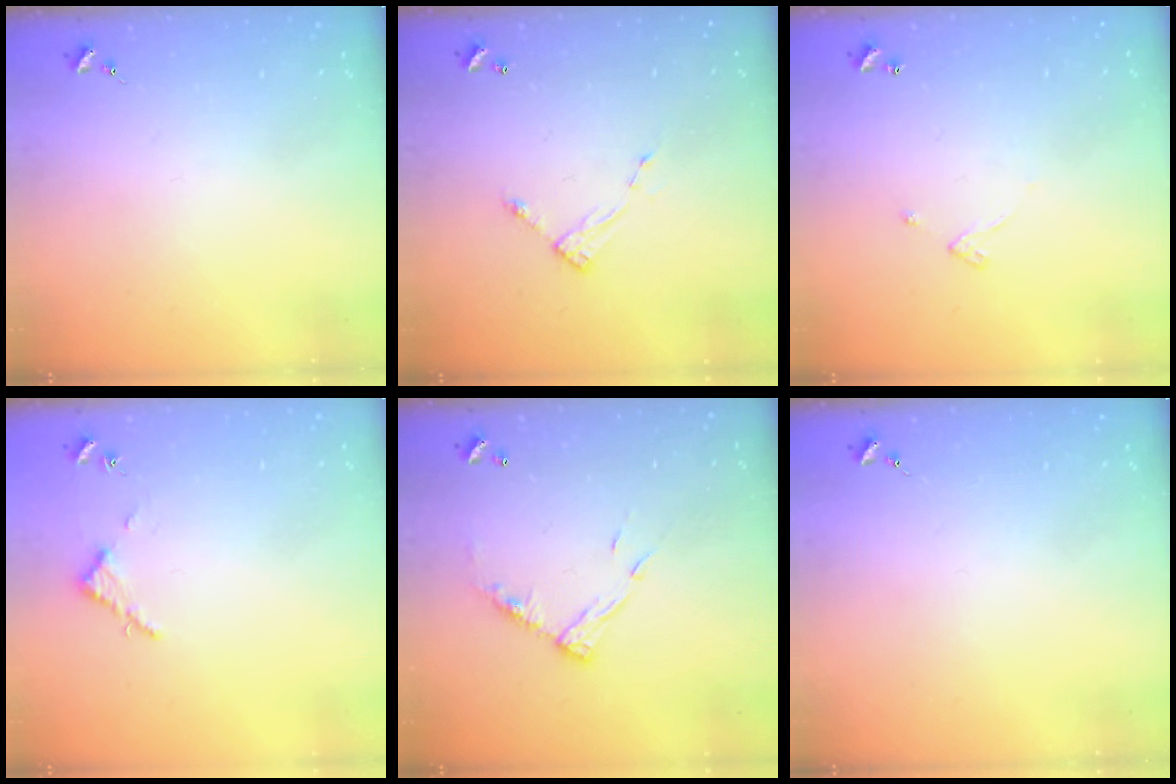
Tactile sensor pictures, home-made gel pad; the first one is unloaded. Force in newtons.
{"total": 6.6, "press": 6.6, "slide": 0.5}
{"total": 3.2, "press": 3.1, "slide": 0.3}
{"total": 2.8, "press": 2.8, "slide": 0.3}
{"total": 10.9, "press": 10.9, "slide": 0.8}
{"total": 0.0}